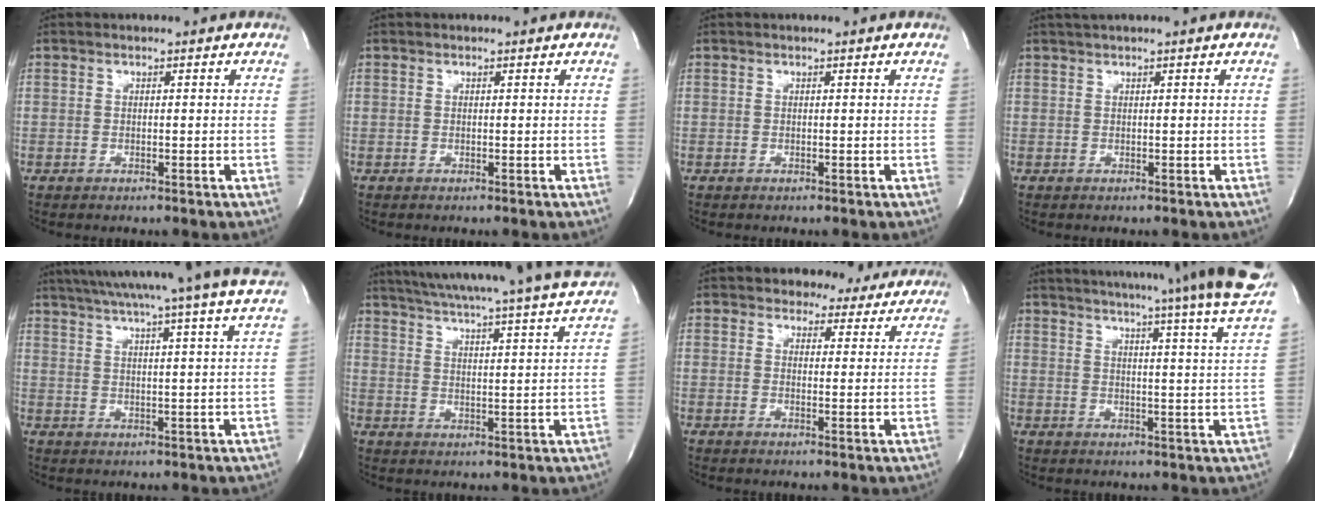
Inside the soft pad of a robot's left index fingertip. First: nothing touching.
{"total": 0.0}
{"total": 0.0}
{"total": 1.2, "force": [0.8, -0.2, 0.8], "torque": [-0.019, 0.012, 0.019]}
{"total": 21.3, "force": [18.2, -1.8, 10.9], "torque": [-0.187, -0.023, 0.240]}
{"total": 23.5, "force": [21.3, -1.8, 9.6], "torque": [-0.159, -0.044, 0.282]}
{"total": 7.1, "force": [6.3, 3.2, 0.5], "torque": [0.014, -0.006, 0.056]}
{"total": 24.3, "force": [21.3, -2.4, 11.4], "torque": [-0.179, -0.067, 0.264]}